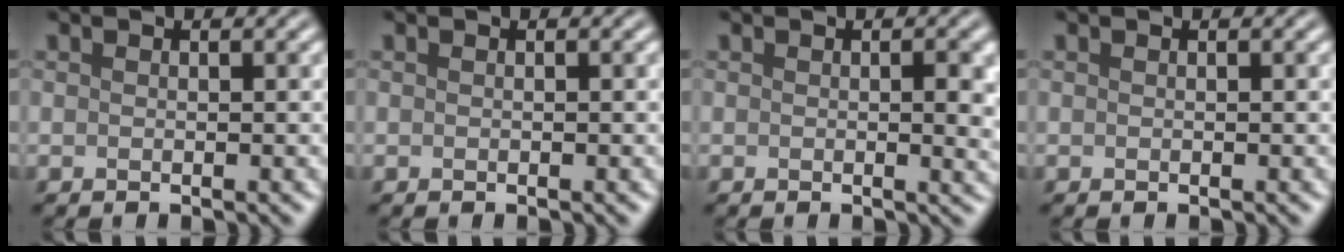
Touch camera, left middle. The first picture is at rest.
{"total": 0.0}
{"total": 2.2, "force": [0.1, 0.5, 2.2], "torque": [-0.027, -0.004, 0.001]}
{"total": 0.0}